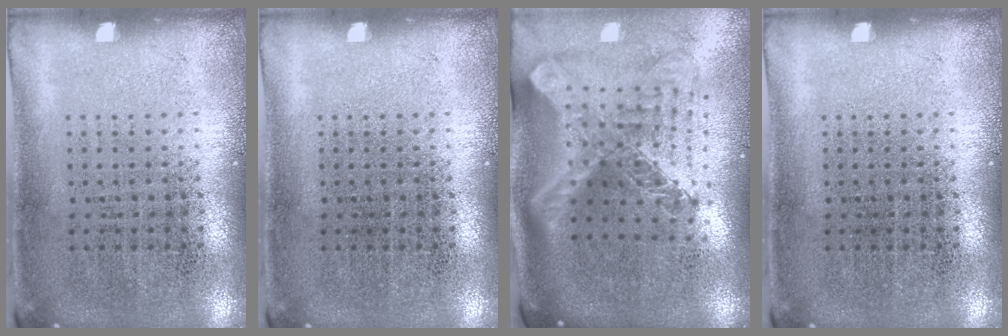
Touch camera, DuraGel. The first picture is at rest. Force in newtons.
{"total": 0.0}
{"total": 2.8, "press": 2.0, "slide": 2.0}
{"total": 0.0}